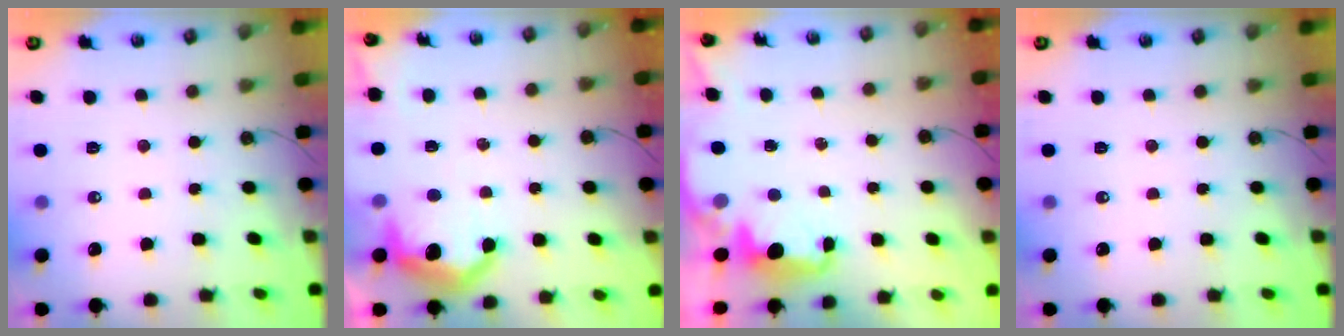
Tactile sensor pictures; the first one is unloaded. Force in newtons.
{"total": 10.8, "press": 10.7, "slide": 0.9}
{"total": 2.2, "press": 2.0, "slide": 0.8}
{"total": 0.0}